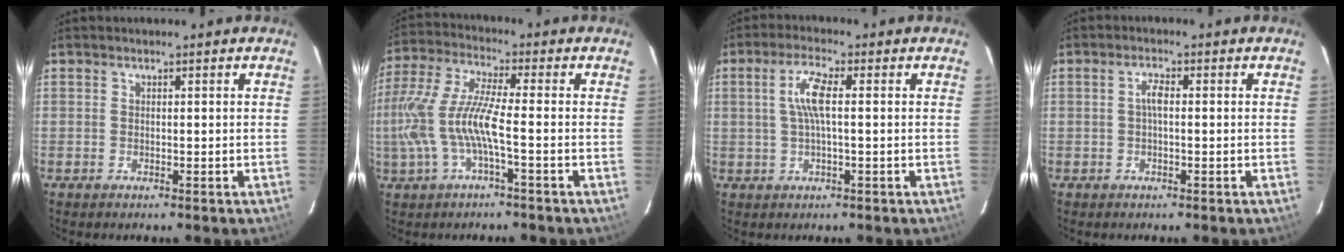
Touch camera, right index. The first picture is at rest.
{"total": 11.9, "force": [-2.9, 1.6, 11.4], "torque": [-0.241, -0.006, -0.050]}
{"total": 5.3, "force": [0.6, 0.8, 5.2], "torque": [-0.102, 0.005, 0.013]}
{"total": 2.0, "force": [-0.1, 0.7, 1.9], "torque": [-0.039, 0.007, -0.002]}